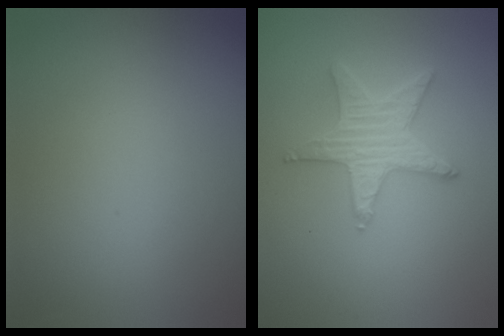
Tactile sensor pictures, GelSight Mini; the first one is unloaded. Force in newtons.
{"total": 3.5, "press": 3.4, "slide": 0.8}